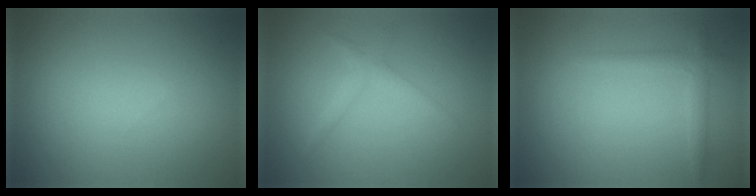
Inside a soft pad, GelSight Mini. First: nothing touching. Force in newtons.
{"total": 1.6, "press": 1.6, "slide": 0.1}
{"total": 1.6, "press": 1.6, "slide": 0.1}